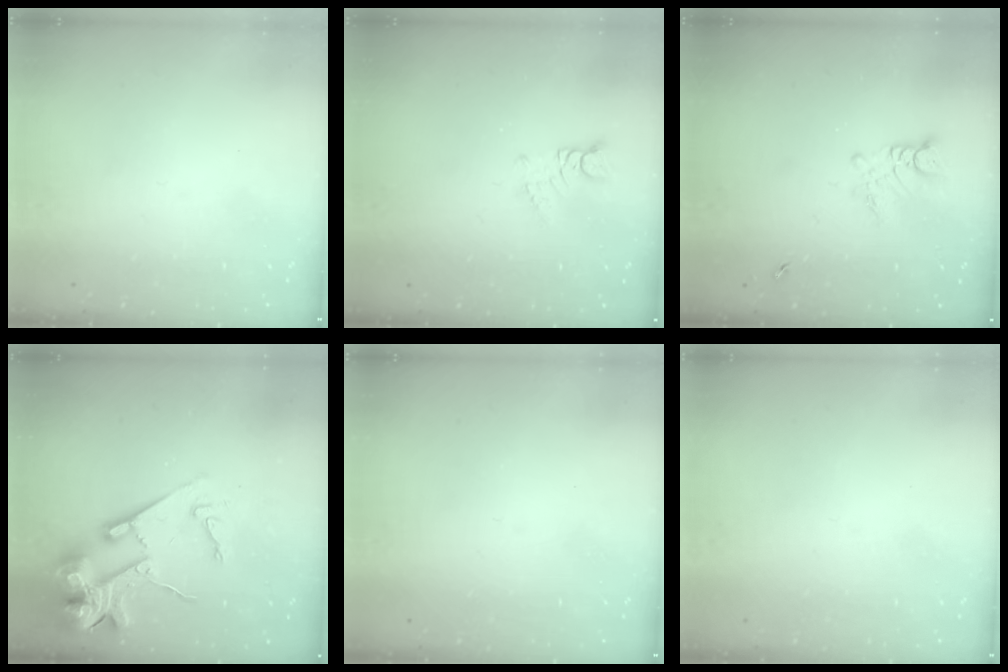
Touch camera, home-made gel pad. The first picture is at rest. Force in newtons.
{"total": 1.6, "press": 1.6, "slide": 0.2}
{"total": 3.0, "press": 3.0, "slide": 0.2}
{"total": 18.1, "press": 17.9, "slide": 2.7}
{"total": 0.0}
{"total": 0.0}